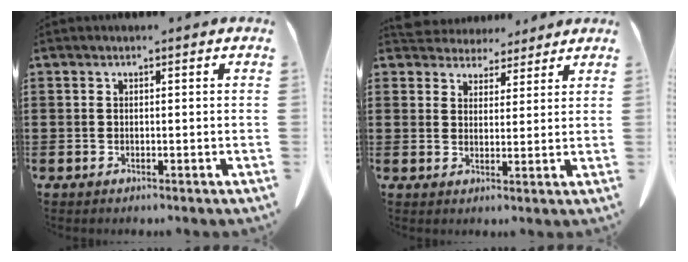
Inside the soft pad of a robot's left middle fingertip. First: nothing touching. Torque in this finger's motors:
{"motor_torque": [0.14, 0.11, 0.11, 0.01]}